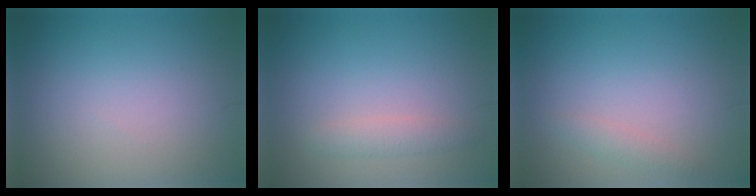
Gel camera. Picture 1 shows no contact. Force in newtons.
{"total": 1.6, "press": 1.6, "slide": 0.0}
{"total": 1.1, "press": 1.1, "slide": 0.1}